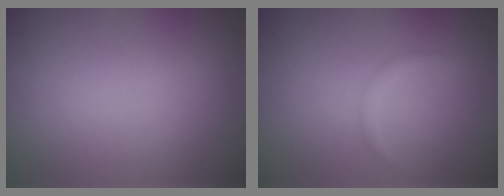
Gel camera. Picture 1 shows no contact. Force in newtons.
{"total": 0.7, "press": 0.7, "slide": 0.0}